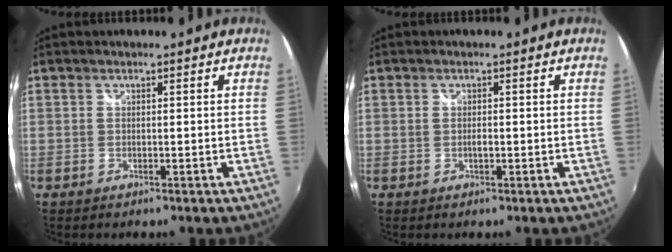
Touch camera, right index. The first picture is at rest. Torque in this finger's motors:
{"motor_torque": [0.30, -0.05, 0.13, 0.03]}